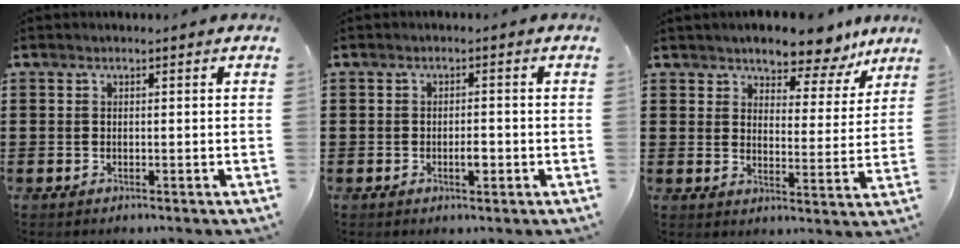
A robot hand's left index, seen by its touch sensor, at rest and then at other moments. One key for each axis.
{"total": 2.2, "fx": -0.6, "fy": 0.8, "fz": 2.0, "tx": -0.038, "ty": 0.001, "tz": -0.011}
{"total": 5.8, "fx": 5.5, "fy": 1.1, "fz": 1.6, "tx": -0.042, "ty": -0.036, "tz": 0.091}